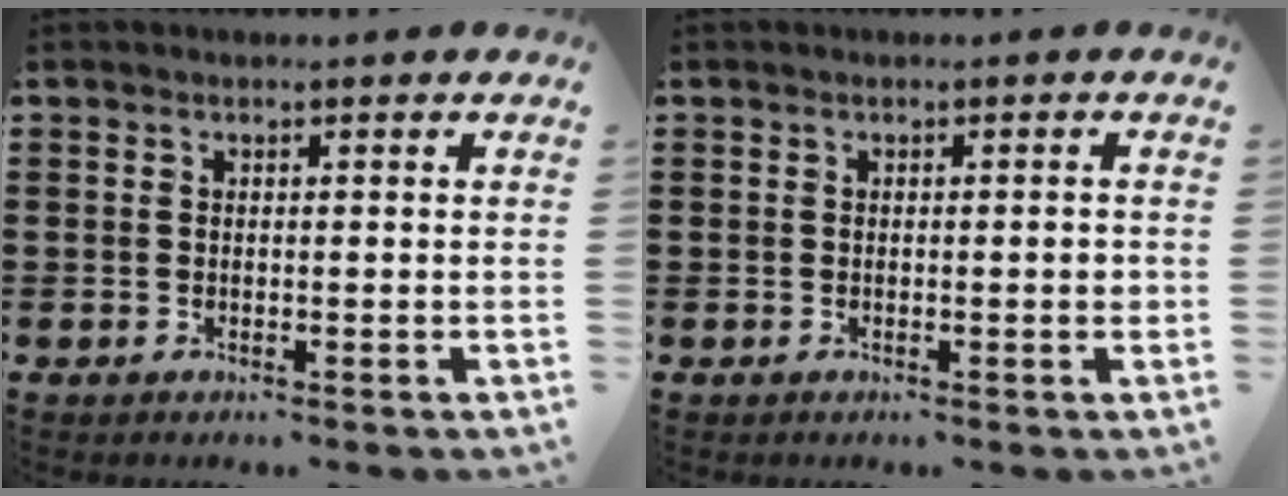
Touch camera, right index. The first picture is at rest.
{"total": 1.0, "force": [-0.2, 0.1, 1.0], "torque": [-0.017, -0.001, -0.003]}